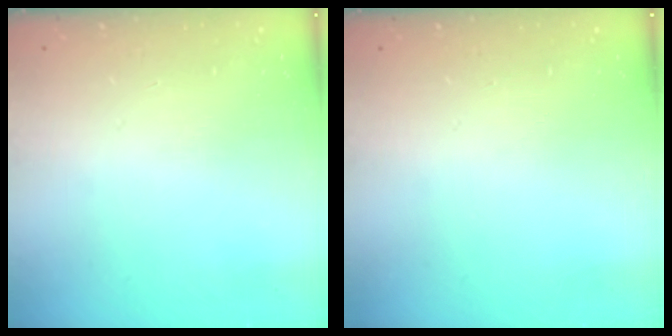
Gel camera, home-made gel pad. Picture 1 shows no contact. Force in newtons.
{"total": 0.0}